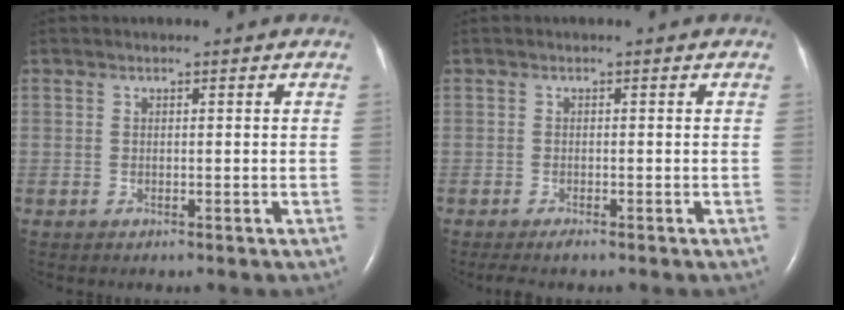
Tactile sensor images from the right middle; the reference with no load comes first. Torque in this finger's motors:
{"motor_torque": [0.27, -0.26, -0.02, 0.02]}